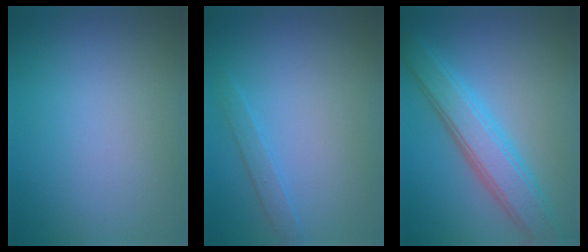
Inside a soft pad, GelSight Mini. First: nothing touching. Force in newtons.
{"total": 1.3, "press": 1.3, "slide": 0.1}
{"total": 5.4, "press": 5.4, "slide": 0.2}